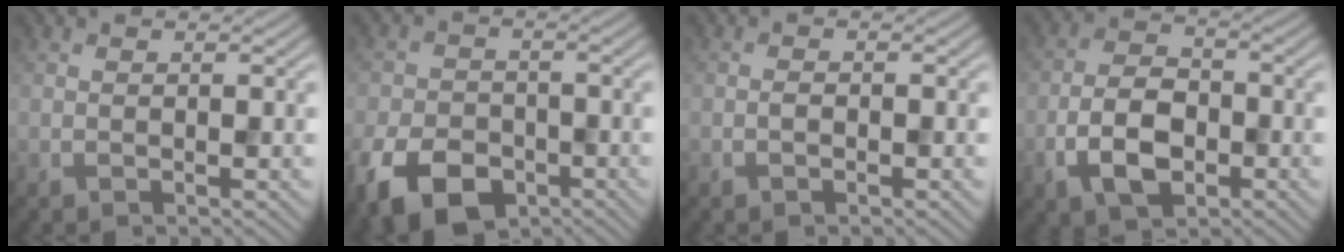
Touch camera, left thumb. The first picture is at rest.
{"total": 9.4, "force": [-5.1, 6.0, 5.2], "torque": [-0.120, -0.022, -0.095]}
{"total": 0.9, "force": [-0.5, 0.4, 0.7], "torque": [-0.012, 0.004, -0.010]}
{"total": 7.2, "force": [-2.9, 4.2, 5.0], "torque": [-0.107, 0.000, -0.062]}